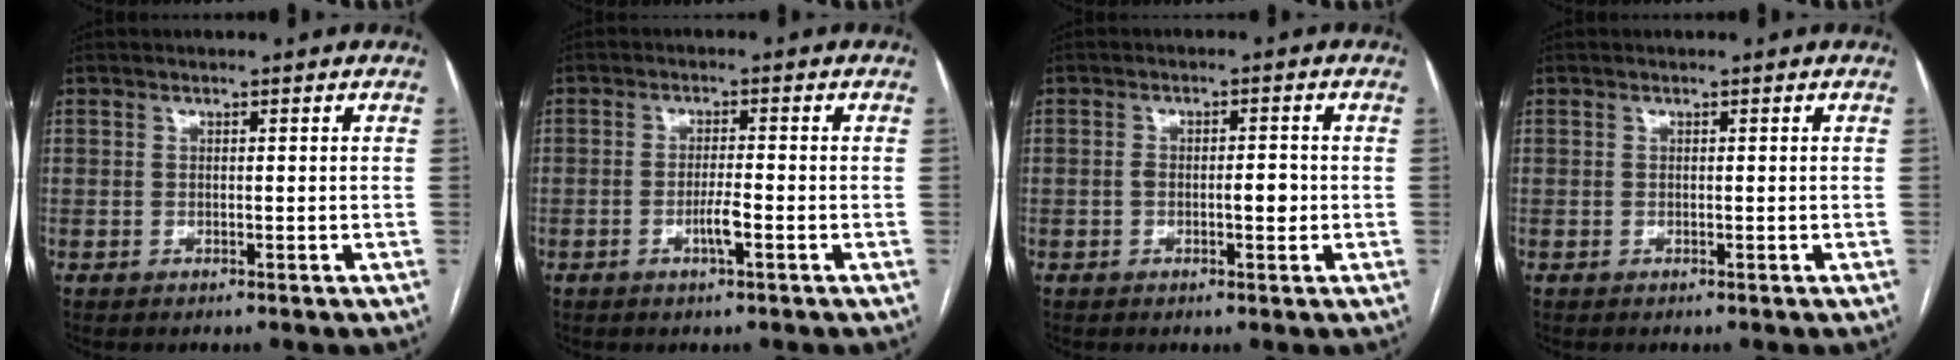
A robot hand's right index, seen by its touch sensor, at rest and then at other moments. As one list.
[{"total": 2.8, "force": [-1.2, 0.2, 2.6], "torque": [-0.049, -0.001, -0.023]}, {"total": 3.3, "force": [-0.6, 1.3, 2.9], "torque": [-0.048, 0.007, -0.007]}, {"total": 0.0}]